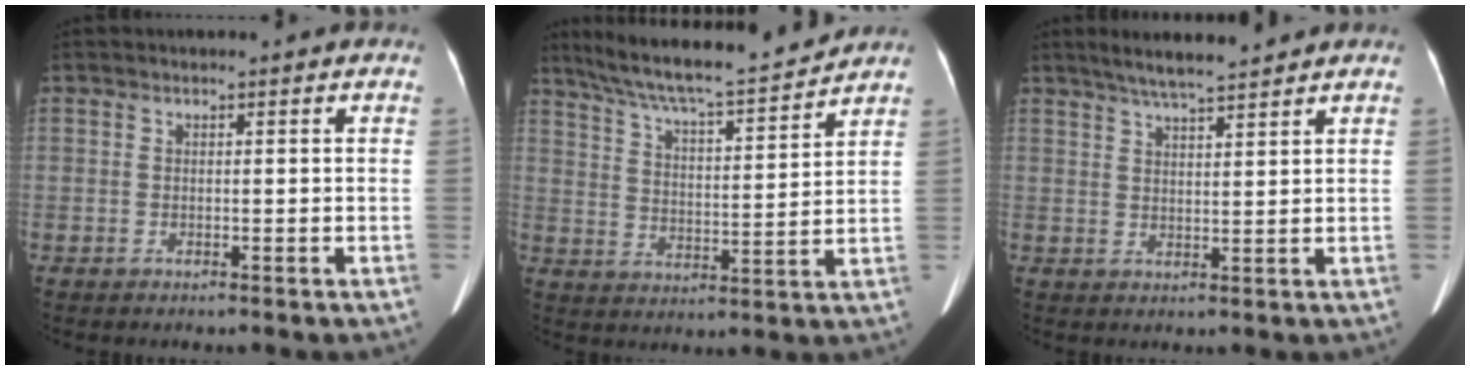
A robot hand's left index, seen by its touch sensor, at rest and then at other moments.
{"total": 15.6, "force": [14.3, 0.5, 6.4], "torque": [-0.115, 0.004, 0.226]}
{"total": 6.6, "force": [5.7, 0.1, 3.3], "torque": [-0.057, 0.014, 0.098]}